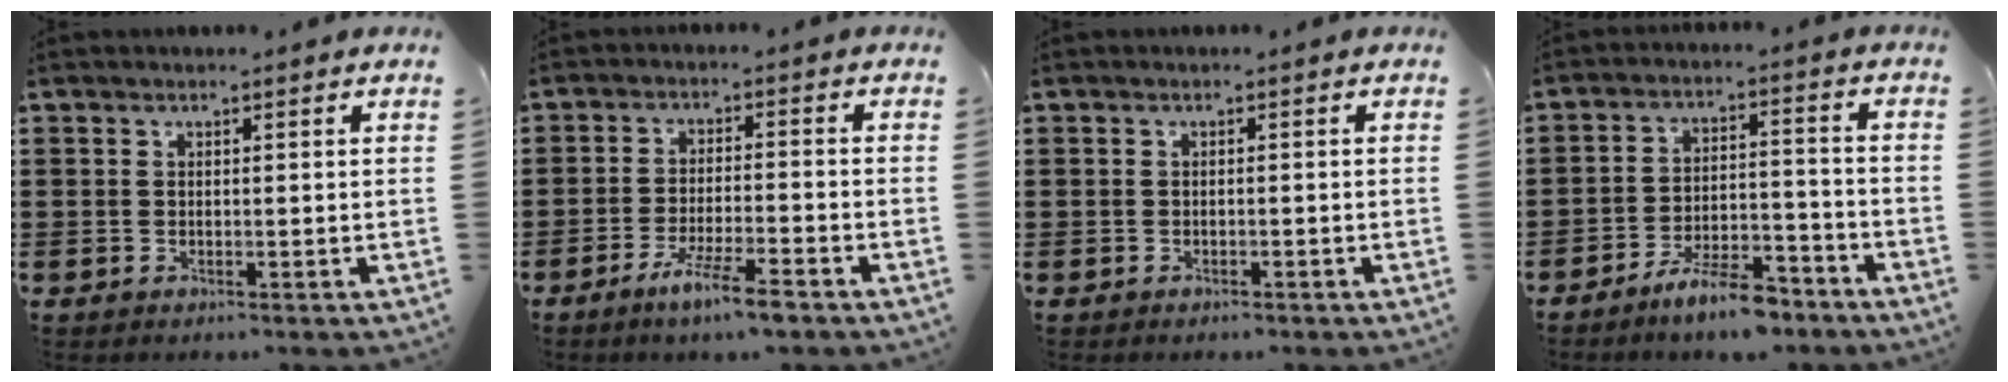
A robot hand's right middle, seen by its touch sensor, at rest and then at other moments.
{"total": 5.9, "force": [-4.3, 0.3, 4.1], "torque": [-0.077, -0.007, -0.077]}
{"total": 0.6, "force": [-0.5, 0.4, 0.0], "torque": [0.000, 0.003, -0.013]}
{"total": 7.4, "force": [-6.3, 1.4, 3.6], "torque": [-0.064, 0.010, -0.117]}